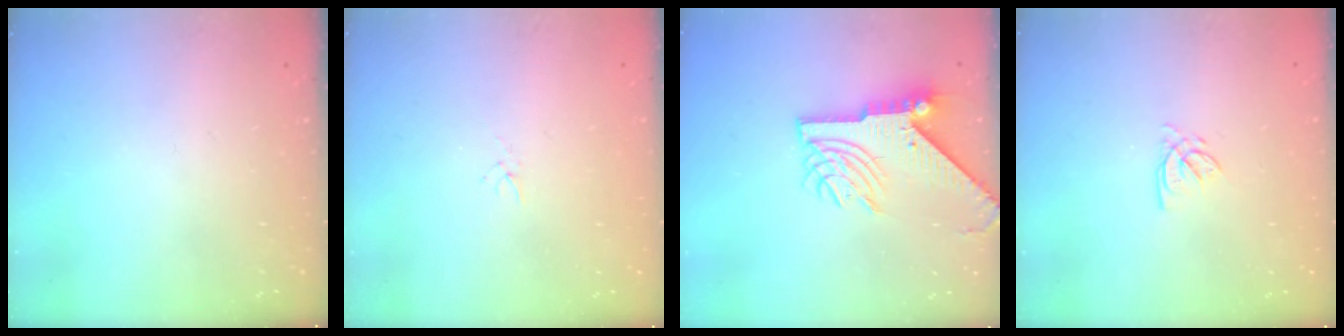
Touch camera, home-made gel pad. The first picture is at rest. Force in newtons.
{"total": 1.0, "press": 1.0, "slide": 0.3}
{"total": 11.5, "press": 11.4, "slide": 1.3}
{"total": 2.2, "press": 2.2, "slide": 0.3}